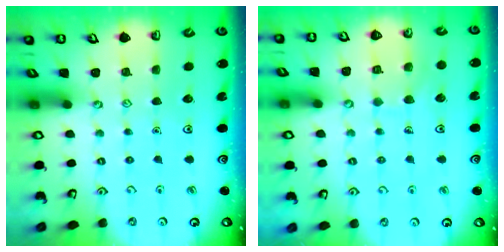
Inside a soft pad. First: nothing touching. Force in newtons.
{"total": 6.7, "press": 6.7, "slide": 0.4}